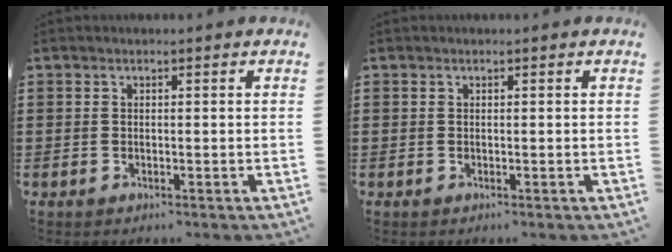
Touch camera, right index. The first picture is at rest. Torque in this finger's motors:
{"motor_torque": [0.97, 1.16, 0.00, 0.01]}